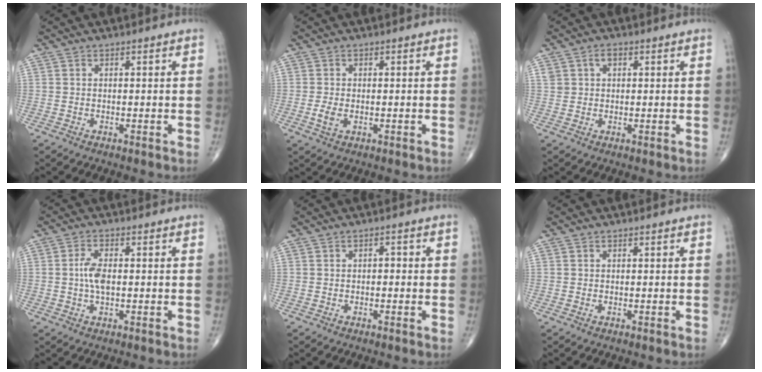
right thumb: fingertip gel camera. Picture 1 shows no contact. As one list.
[{"total": 2.4, "force": [-0.4, 1.3, 2.0], "torque": [-0.043, -0.003, -0.009]}, {"total": 2.5, "force": [1.1, 1.7, 1.4], "torque": [-0.017, 0.003, 0.021]}, {"total": 4.4, "force": [-0.1, 2.0, 3.9], "torque": [-0.080, 0.004, -0.005]}, {"total": 1.2, "force": [-0.1, 0.7, 0.9], "torque": [-0.004, 0.005, -0.006]}, {"total": 0.0}]